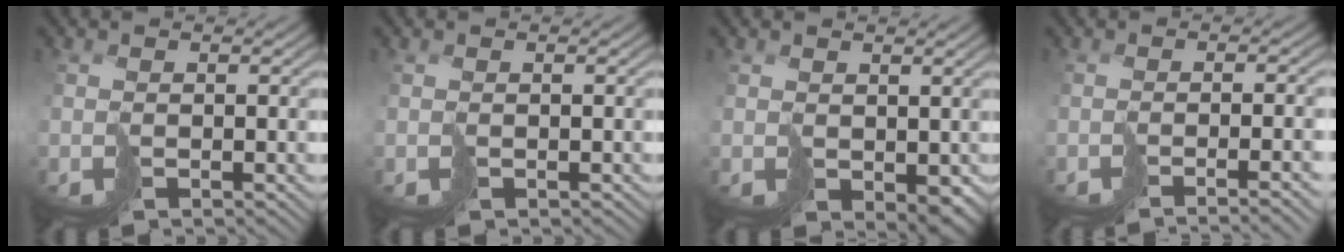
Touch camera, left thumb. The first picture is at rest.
{"total": 0.0}
{"total": 2.9, "force": [0.8, 2.1, 1.9], "torque": [-0.042, -0.010, 0.021]}
{"total": 4.2, "force": [-2.7, -0.1, 3.1], "torque": [-0.021, -0.006, -0.033]}